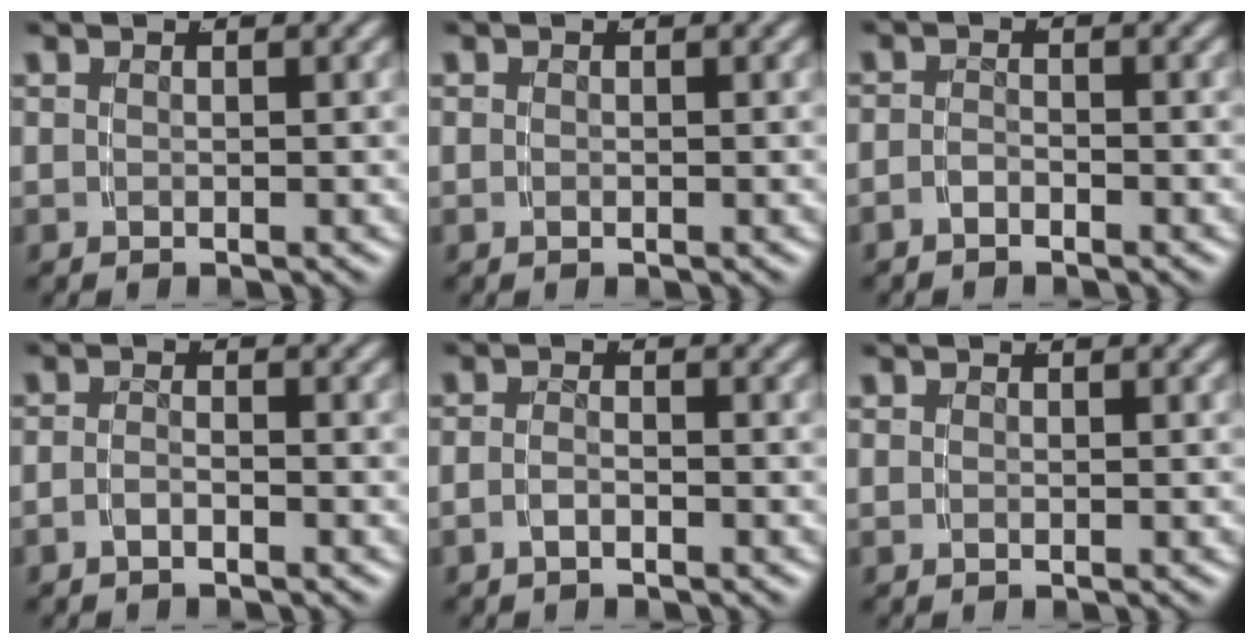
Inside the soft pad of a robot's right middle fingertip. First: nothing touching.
{"total": 0.0}
{"total": 1.5, "force": [-1.3, 0.7, 0.3], "torque": [-0.009, -0.005, -0.024]}
{"total": 1.5, "force": [-1.2, 0.5, 0.6], "torque": [-0.012, -0.001, -0.025]}
{"total": 1.5, "force": [-1.0, 0.6, 0.8], "torque": [-0.020, -0.002, -0.021]}
{"total": 0.0}